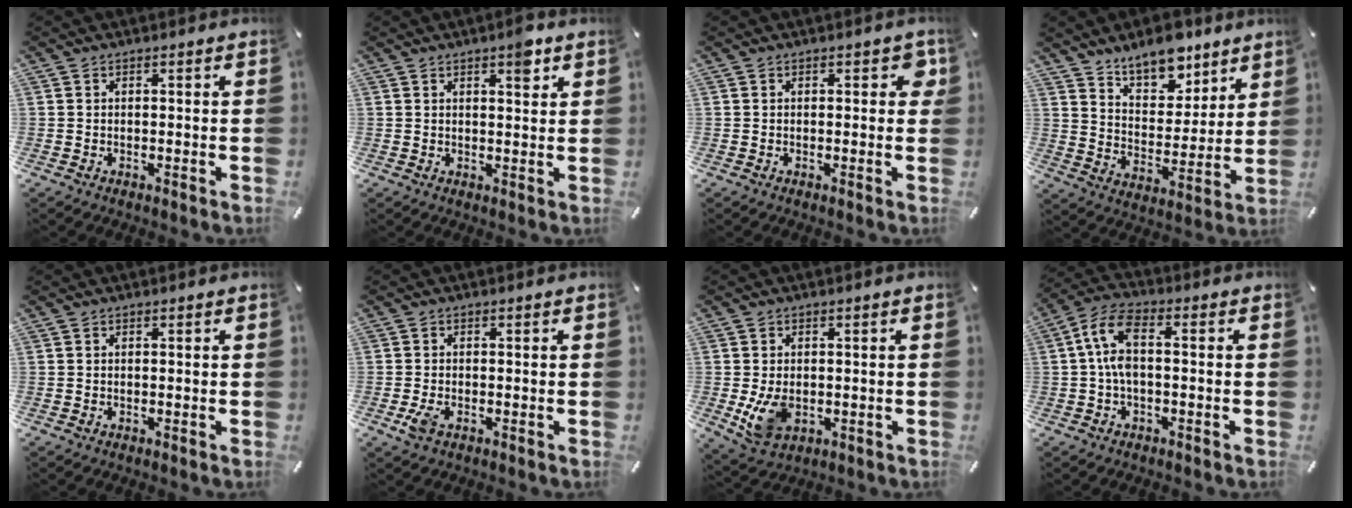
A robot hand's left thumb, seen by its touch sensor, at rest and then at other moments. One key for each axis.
{"total": 4.2, "fx": 2.6, "fy": 1.4, "fz": 3.0, "tx": -0.030, "ty": -0.010, "tz": 0.039}
{"total": 3.0, "fx": 0.8, "fy": 1.7, "fz": 2.3, "tx": -0.015, "ty": -0.002, "tz": 0.006}
{"total": 11.3, "fx": 9.8, "fy": 5.0, "fz": 2.6, "tx": -0.046, "ty": -0.073, "tz": 0.181}
{"total": 0.0}
{"total": 3.0, "fx": -1.2, "fy": 1.7, "fz": 2.2, "tx": -0.055, "ty": -0.002, "tz": -0.024}
{"total": 6.6, "fx": -0.8, "fy": 4.8, "fz": 4.4, "tx": -0.091, "ty": -0.006, "tz": -0.015}
{"total": 8.3, "fx": -0.4, "fy": 4.0, "fz": 7.3, "tx": -0.160, "ty": 0.004, "tz": -0.011}